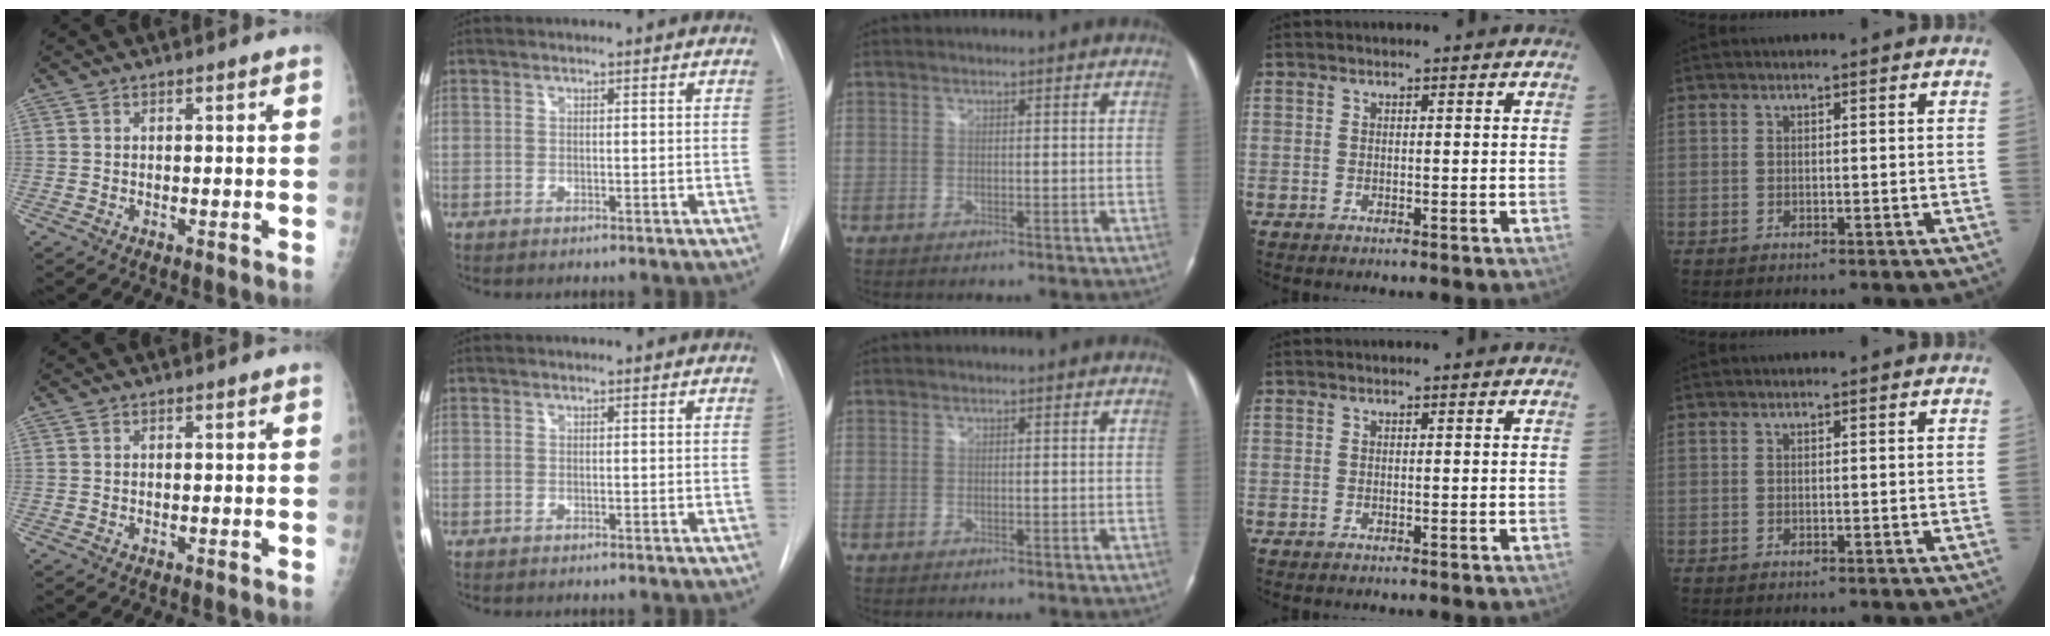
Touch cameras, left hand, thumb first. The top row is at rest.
{}